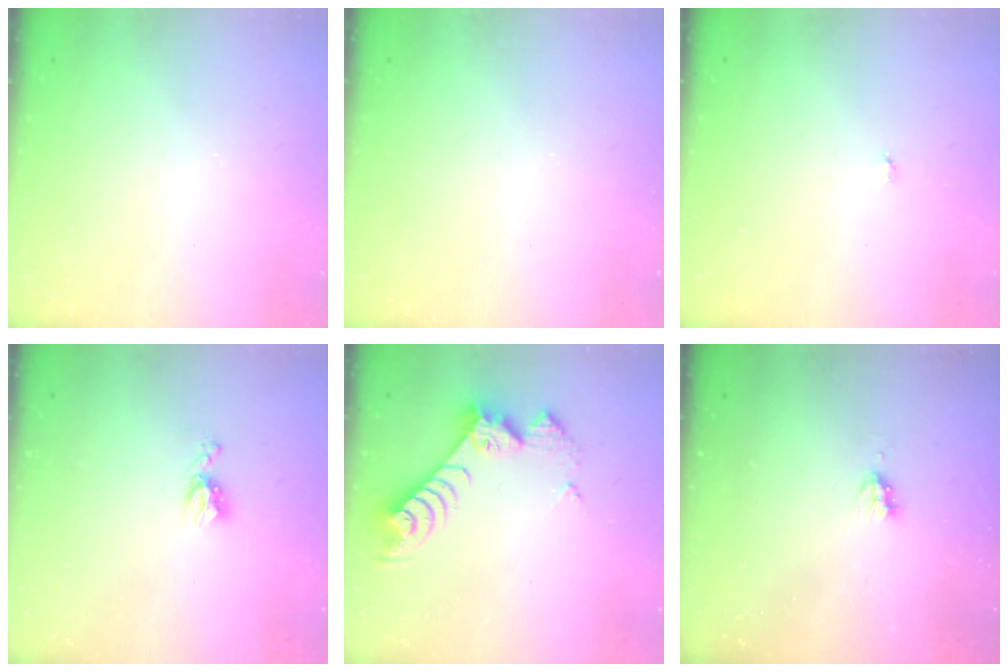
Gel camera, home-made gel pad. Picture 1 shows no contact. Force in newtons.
{"total": 0.0}
{"total": 2.9, "press": 2.9, "slide": 0.3}
{"total": 5.2, "press": 5.1, "slide": 0.6}
{"total": 9.6, "press": 9.5, "slide": 0.7}
{"total": 2.6, "press": 2.6, "slide": 0.4}